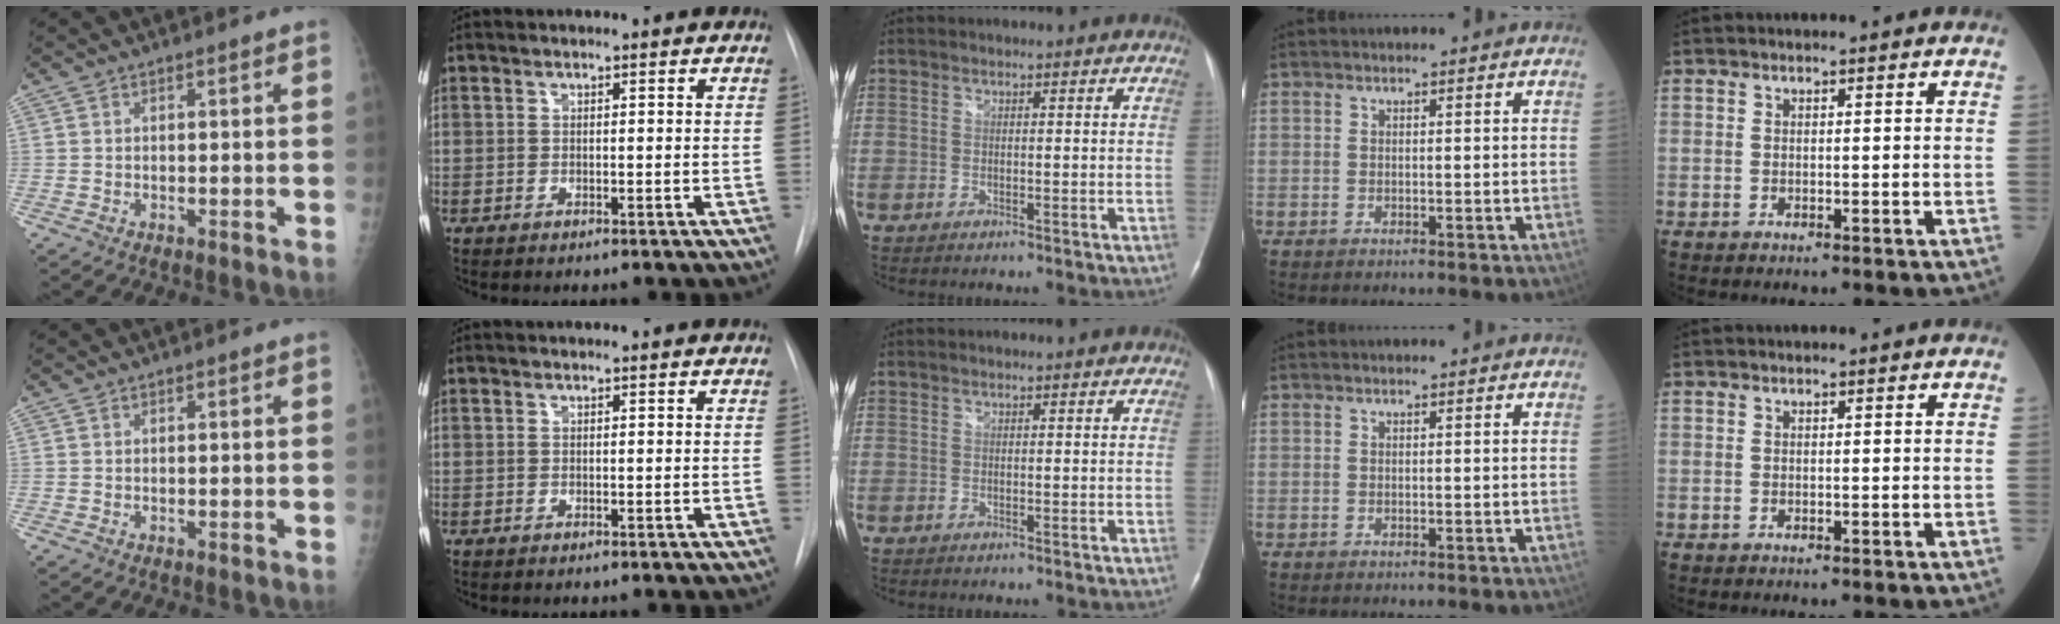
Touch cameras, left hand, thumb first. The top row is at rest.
{}